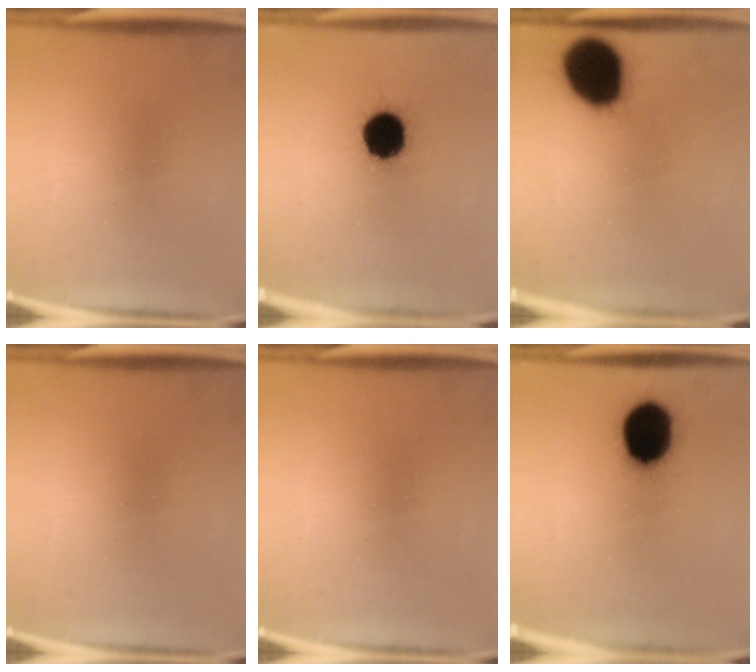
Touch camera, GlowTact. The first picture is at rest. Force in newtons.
{"total": 12.6}
{"total": 19.2}
{"total": 0.0}
{"total": 0.0}
{"total": 15.6}